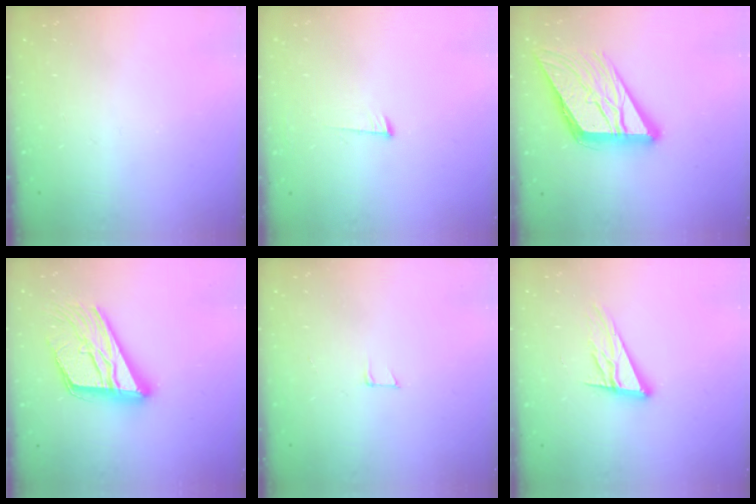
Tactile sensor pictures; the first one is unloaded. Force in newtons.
{"total": 6.1, "press": 6.1, "slide": 0.6}
{"total": 17.4, "press": 17.3, "slide": 1.3}
{"total": 21.7, "press": 21.7, "slide": 1.5}
{"total": 4.4, "press": 4.4, "slide": 0.3}
{"total": 12.4, "press": 12.2, "slide": 2.2}